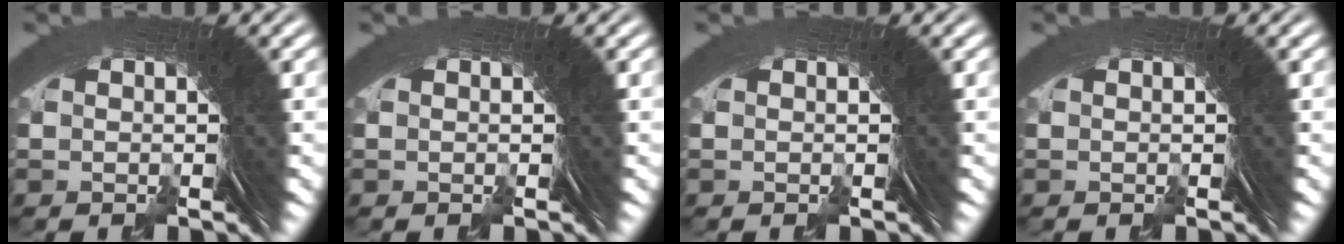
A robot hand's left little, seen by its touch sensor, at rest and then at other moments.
{"total": 0.0}
{"total": 0.0}
{"total": 0.0}